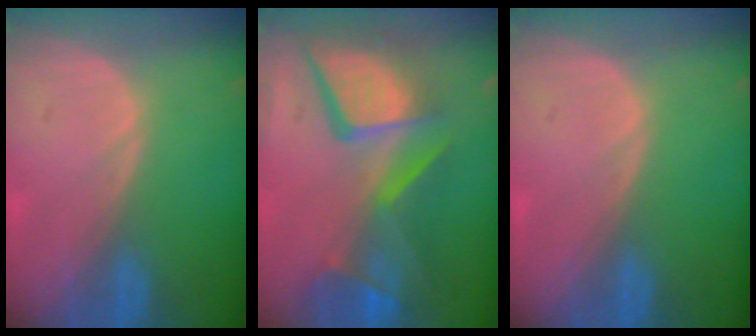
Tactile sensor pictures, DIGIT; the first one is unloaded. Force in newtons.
{"total": 13.1, "press": 10.8, "slide": 7.5}
{"total": 0.0}